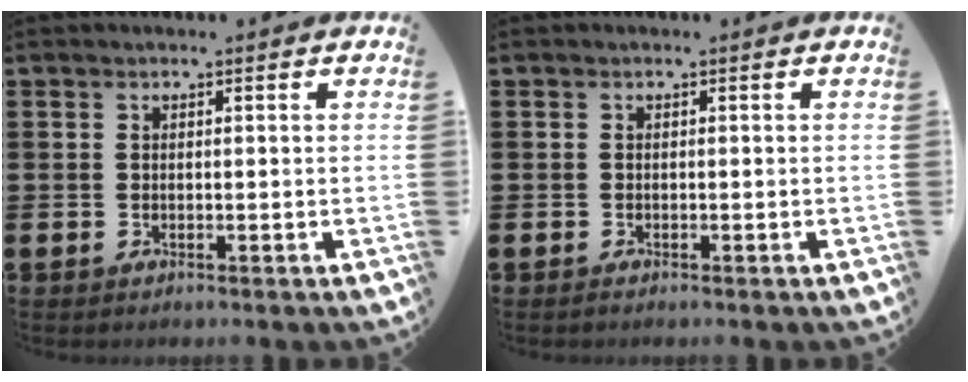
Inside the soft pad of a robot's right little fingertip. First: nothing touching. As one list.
[{"total": 0.0}]